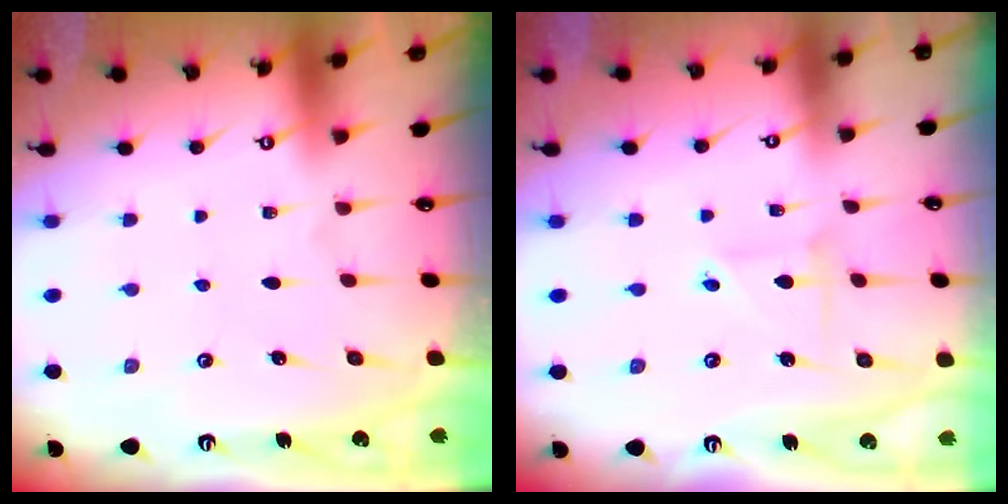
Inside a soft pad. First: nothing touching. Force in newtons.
{"total": 2.4, "press": 2.4, "slide": 0.2}